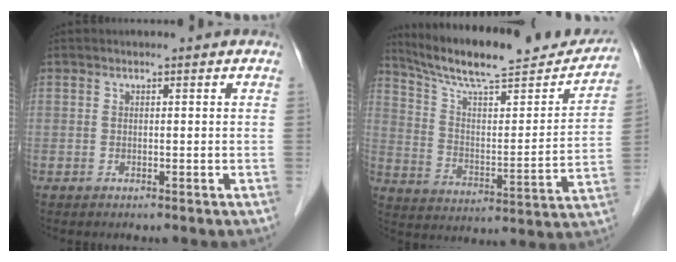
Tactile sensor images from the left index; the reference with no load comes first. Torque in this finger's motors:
{"motor_torque": [-0.26, -1.04, 0.33, 0.12]}